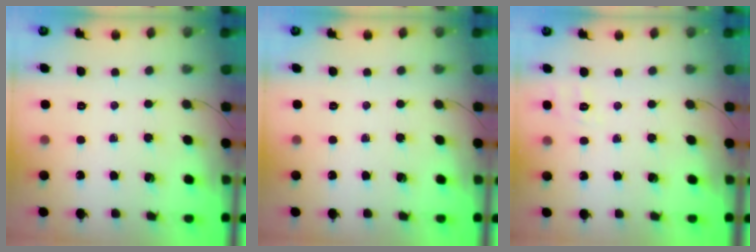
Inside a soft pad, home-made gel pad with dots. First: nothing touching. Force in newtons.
{"total": 0.0}
{"total": 2.9, "press": 2.2, "slide": 1.9}